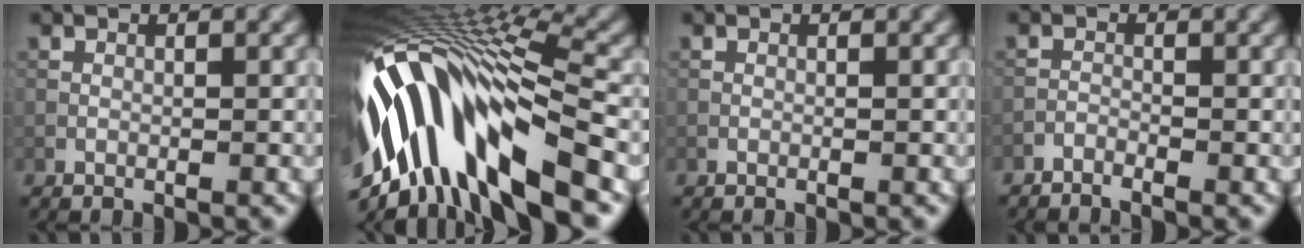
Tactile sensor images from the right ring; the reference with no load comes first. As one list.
[{"total": 15.2, "force": [-4.0, 6.4, 13.2], "torque": [-0.250, 0.009, -0.056]}, {"total": 0.0}, {"total": 1.0, "force": [-1.0, 0.2, 0.1], "torque": [-0.004, 0.001, -0.021]}]